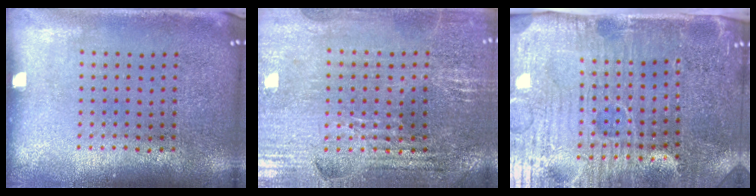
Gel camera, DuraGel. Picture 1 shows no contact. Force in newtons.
{"total": 2.9, "press": 2.8, "slide": 0.5}
{"total": 5.1, "press": 4.5, "slide": 2.5}